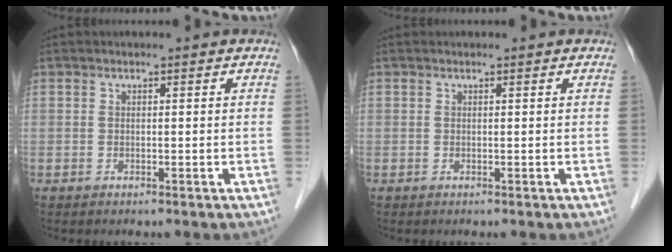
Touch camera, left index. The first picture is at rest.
{"total": 0.5, "force": [0.5, 0.0, 0.1], "torque": [-0.001, 0.005, 0.006]}